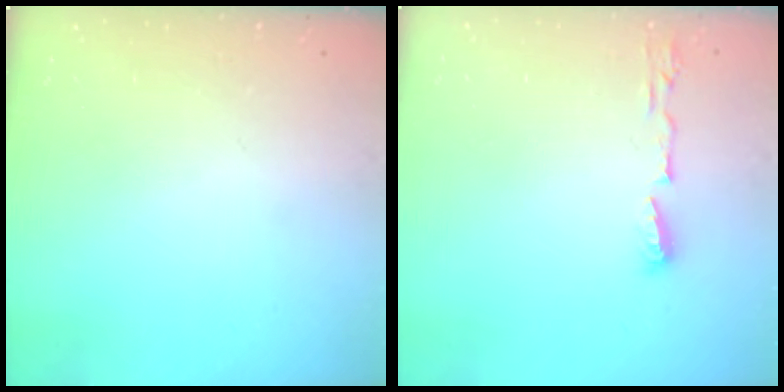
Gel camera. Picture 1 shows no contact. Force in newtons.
{"total": 6.0, "press": 5.8, "slide": 1.2}